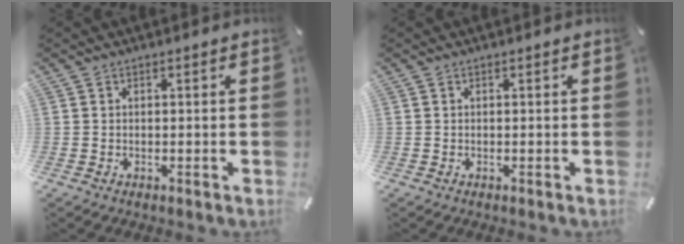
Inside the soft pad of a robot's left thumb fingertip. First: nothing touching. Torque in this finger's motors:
{"motor_torque": [0.00, 0.00, 0.00, 0.00, 0.00]}